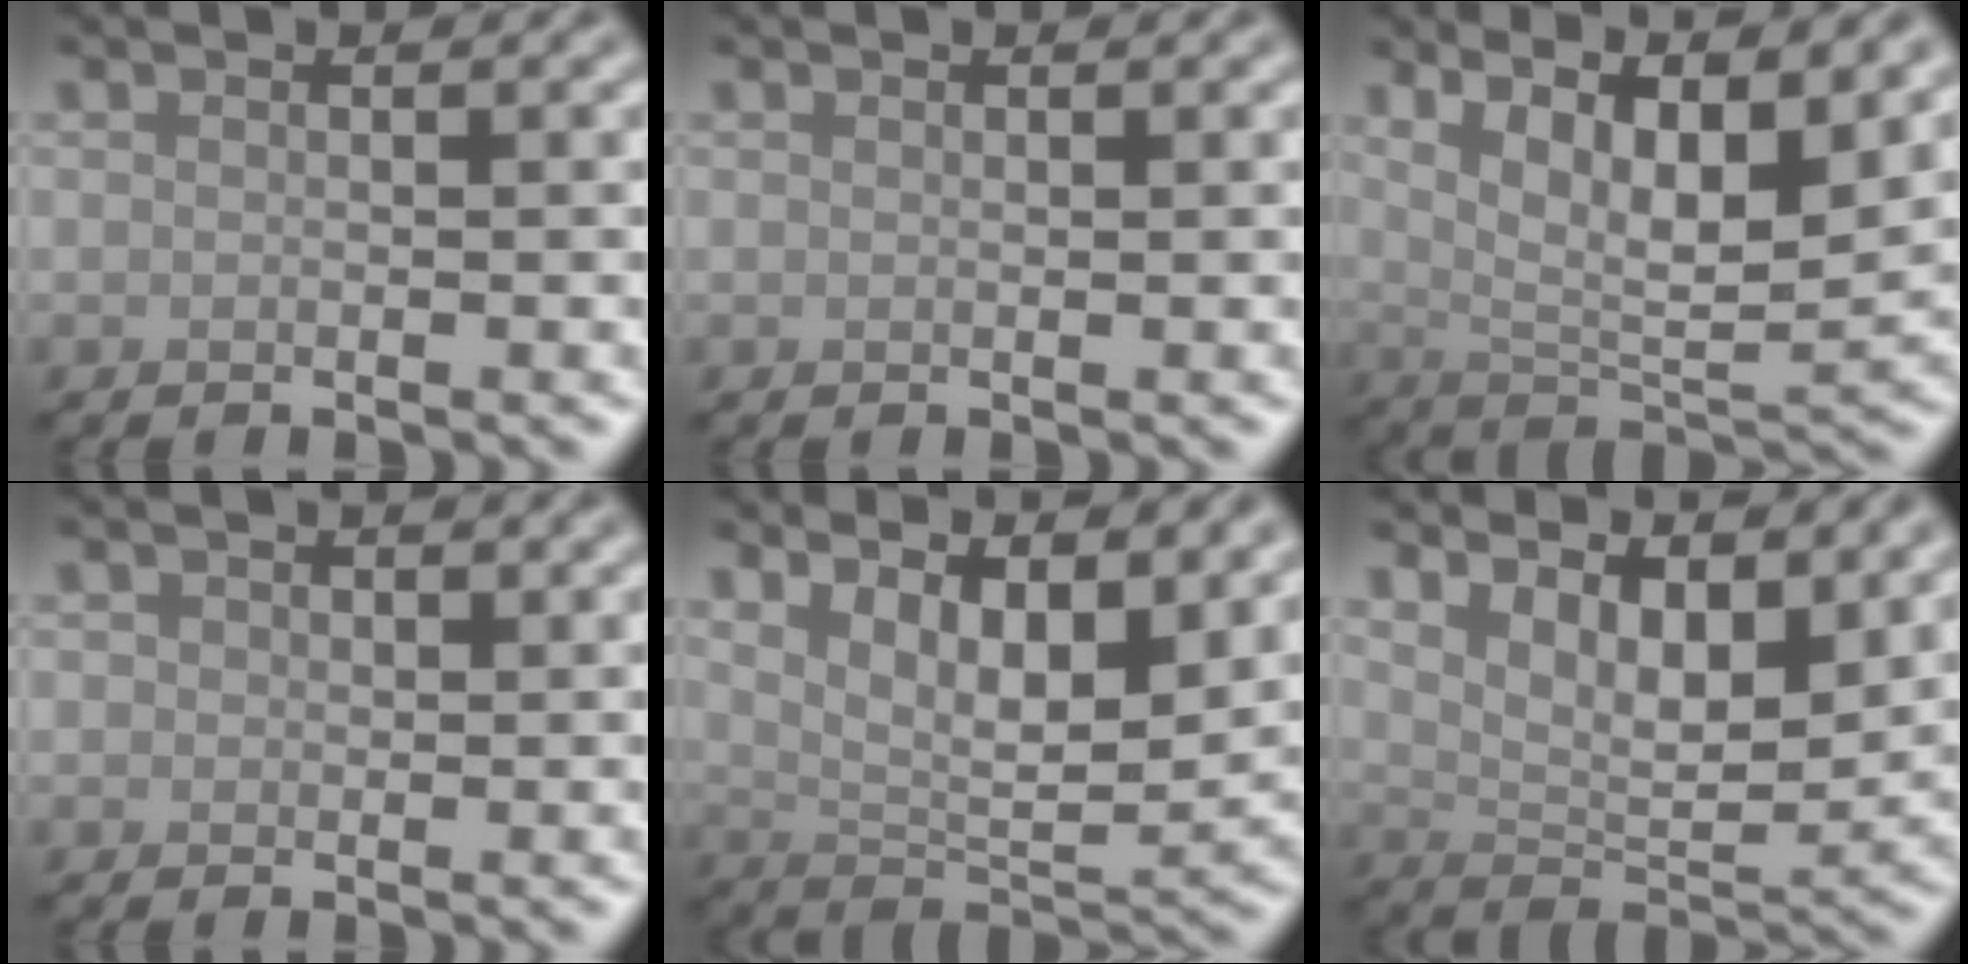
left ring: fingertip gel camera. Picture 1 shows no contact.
{"total": 0.0}
{"total": 10.3, "force": [4.8, 3.3, 8.5], "torque": [-0.131, 0.006, 0.075]}
{"total": 0.9, "force": [0.3, 0.8, 0.3], "torque": [-0.003, -0.001, 0.002]}
{"total": 8.9, "force": [4.2, 3.4, 7.1], "torque": [-0.117, -0.004, 0.073]}
{"total": 6.6, "force": [3.7, 2.9, 4.6], "torque": [-0.082, -0.011, 0.060]}